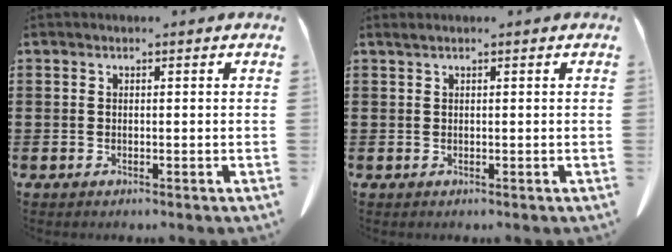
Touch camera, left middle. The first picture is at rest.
{"total": 0.6, "force": [0.4, 0.0, 0.4], "torque": [-0.009, -0.002, 0.008]}